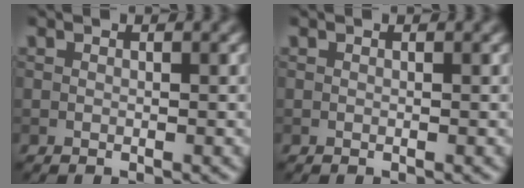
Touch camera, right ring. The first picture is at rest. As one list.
[{"total": 0.0}]